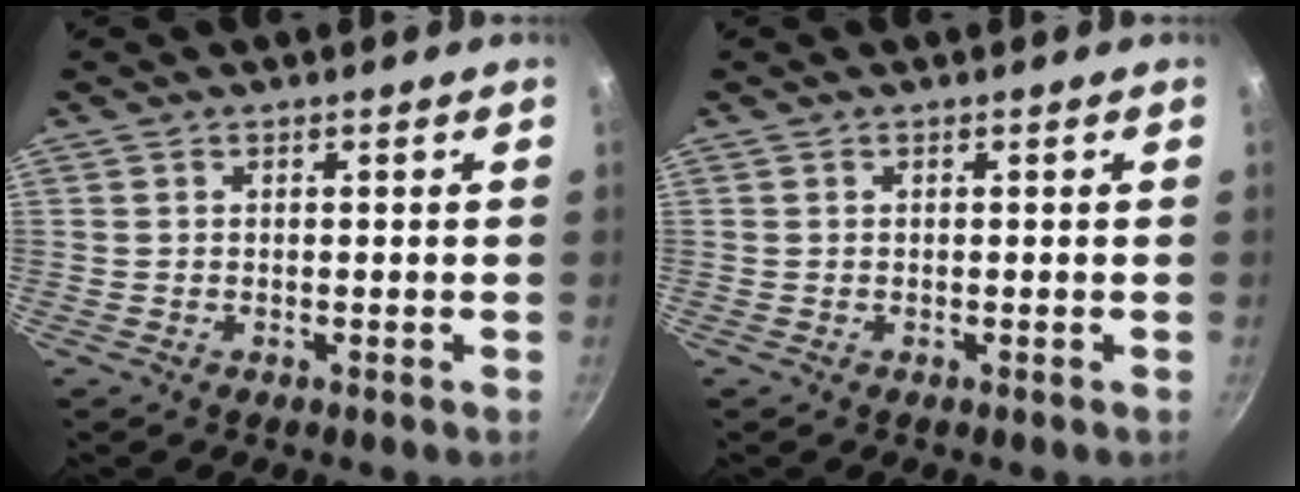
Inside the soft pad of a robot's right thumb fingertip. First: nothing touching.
{"total": 0.0}